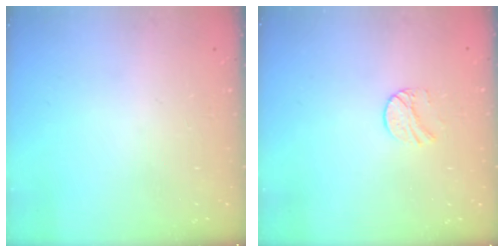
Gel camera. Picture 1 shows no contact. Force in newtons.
{"total": 6.6, "press": 6.6, "slide": 0.6}